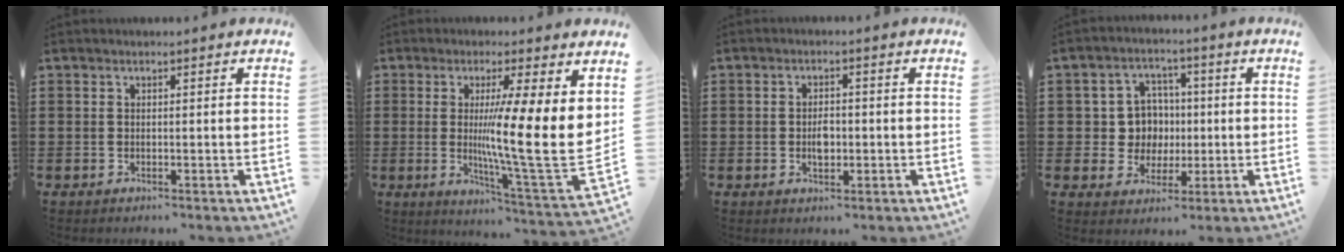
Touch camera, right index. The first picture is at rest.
{"total": 12.8, "force": [2.2, 1.1, 12.6], "torque": [-0.196, -0.048, 0.032]}
{"total": 3.0, "force": [-0.4, 1.5, 2.5], "torque": [-0.039, -0.001, -0.008]}
{"total": 6.7, "force": [0.3, 6.2, 2.6], "torque": [-0.067, 0.017, 0.006]}